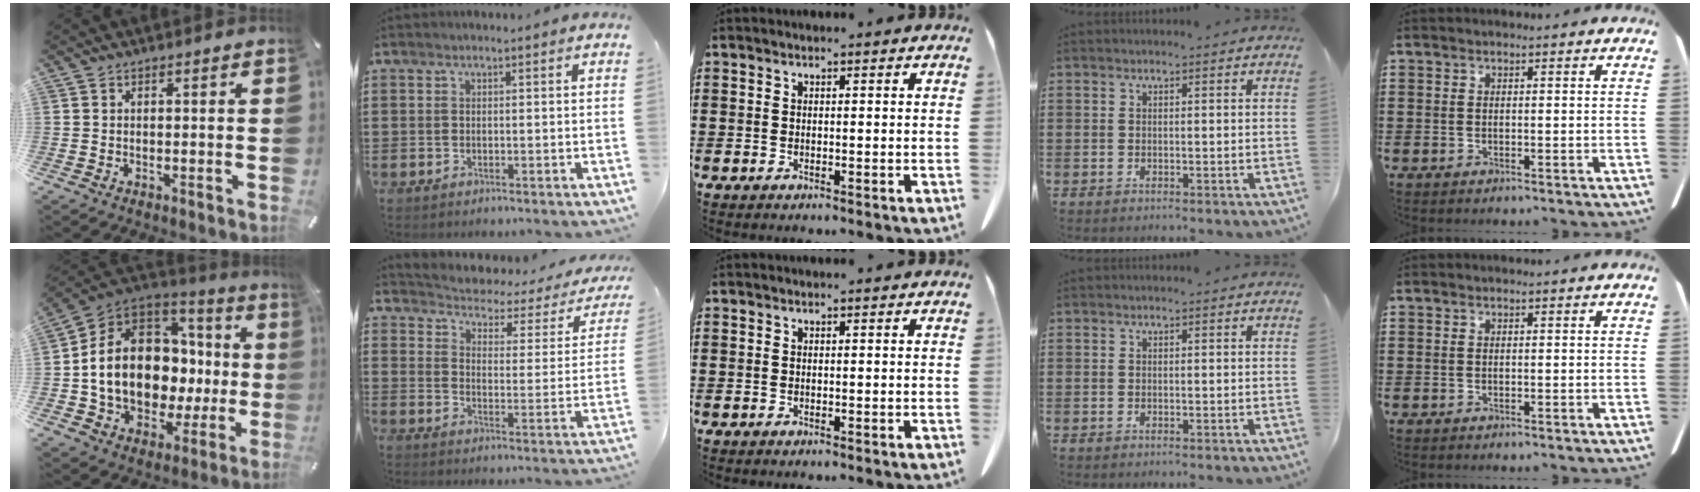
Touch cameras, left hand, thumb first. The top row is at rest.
{"thumb": {"total": 17.9, "force": [-0.8, 14.2, 10.9], "torque": [-0.228, -0.010, -0.003]}, "index": {"total": 2.1, "force": [2.0, 0.6, 0.5], "torque": [-0.031, -0.029, 0.022]}}